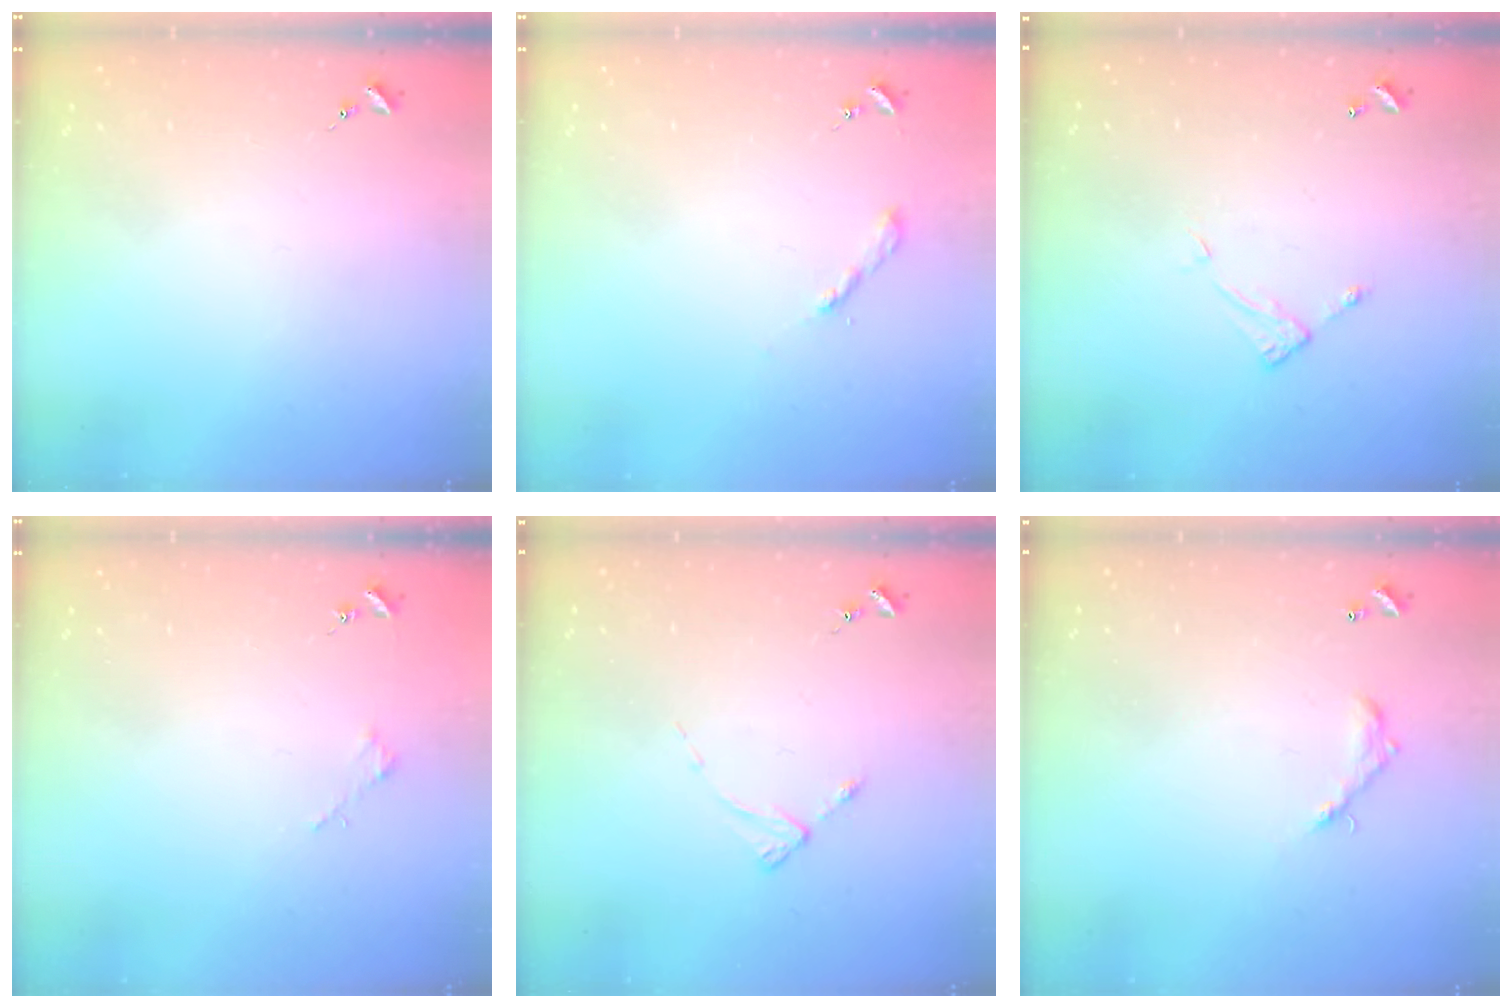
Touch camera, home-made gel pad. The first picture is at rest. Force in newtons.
{"total": 2.0, "press": 2.0, "slide": 0.2}
{"total": 5.0, "press": 5.0, "slide": 0.2}
{"total": 1.8, "press": 1.8, "slide": 0.2}
{"total": 2.4, "press": 2.4, "slide": 0.3}
{"total": 5.8, "press": 5.8, "slide": 0.3}